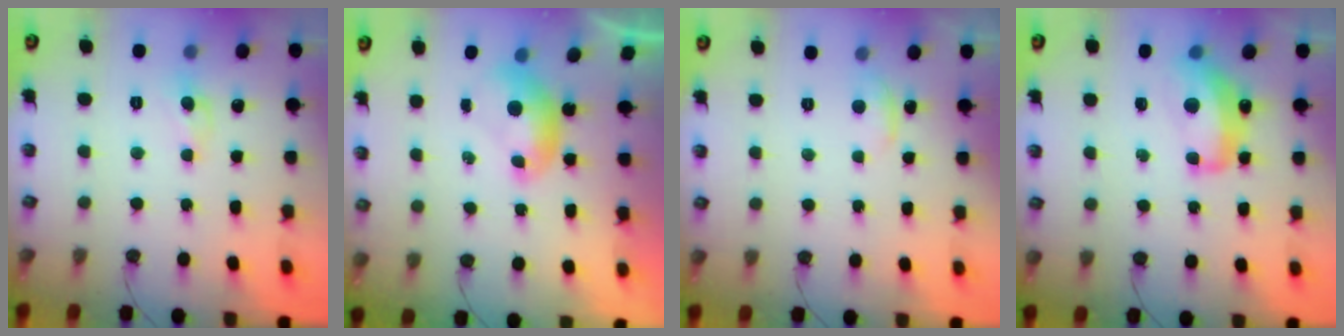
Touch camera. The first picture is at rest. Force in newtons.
{"total": 0.0}
{"total": 1.2, "press": 0.7, "slide": 0.9}
{"total": 7.9, "press": 7.9, "slide": 0.7}